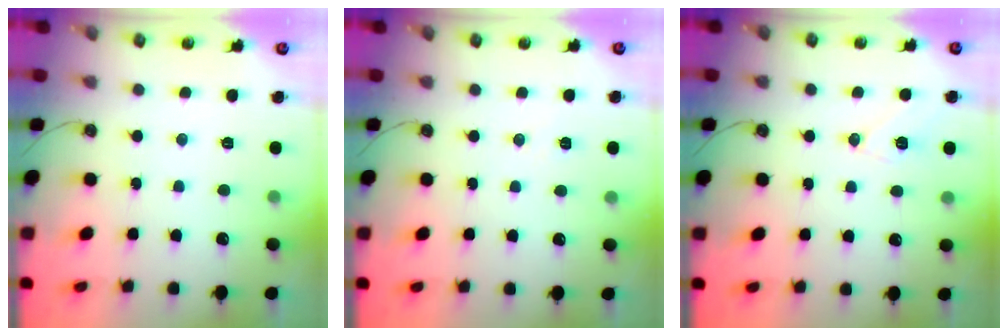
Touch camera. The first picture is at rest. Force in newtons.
{"total": 3.6, "press": 2.7, "slide": 2.4}
{"total": 9.5, "press": 9.5, "slide": 0.7}